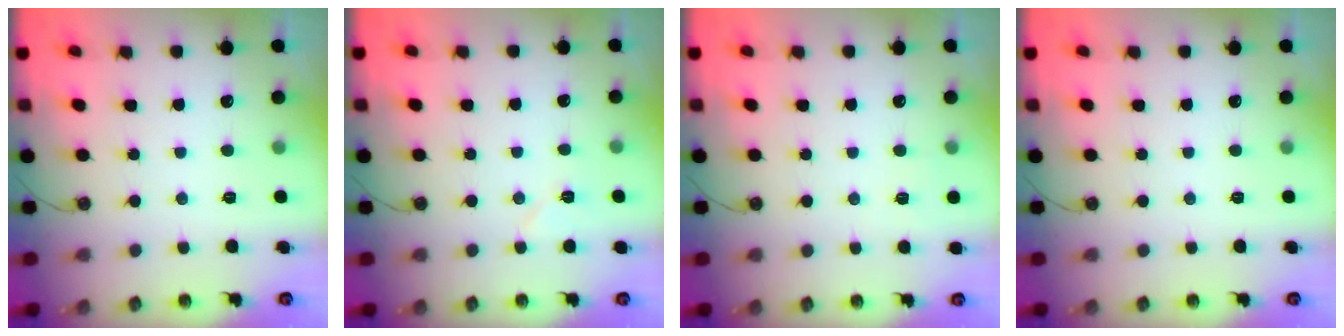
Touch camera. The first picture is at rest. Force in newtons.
{"total": 5.6, "press": 5.0, "slide": 2.5}
{"total": 2.5, "press": 2.4, "slide": 0.4}
{"total": 0.0}